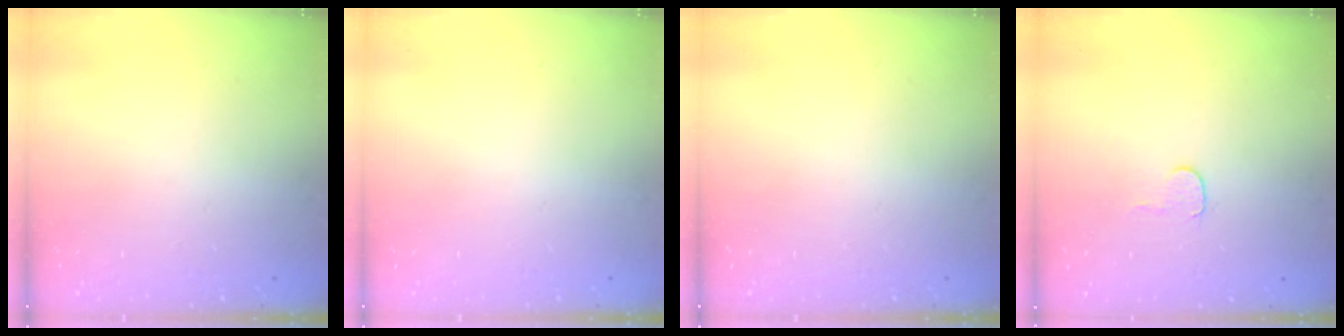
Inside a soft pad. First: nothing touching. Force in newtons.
{"total": 0.0}
{"total": 0.0}
{"total": 4.0, "press": 4.0, "slide": 0.4}